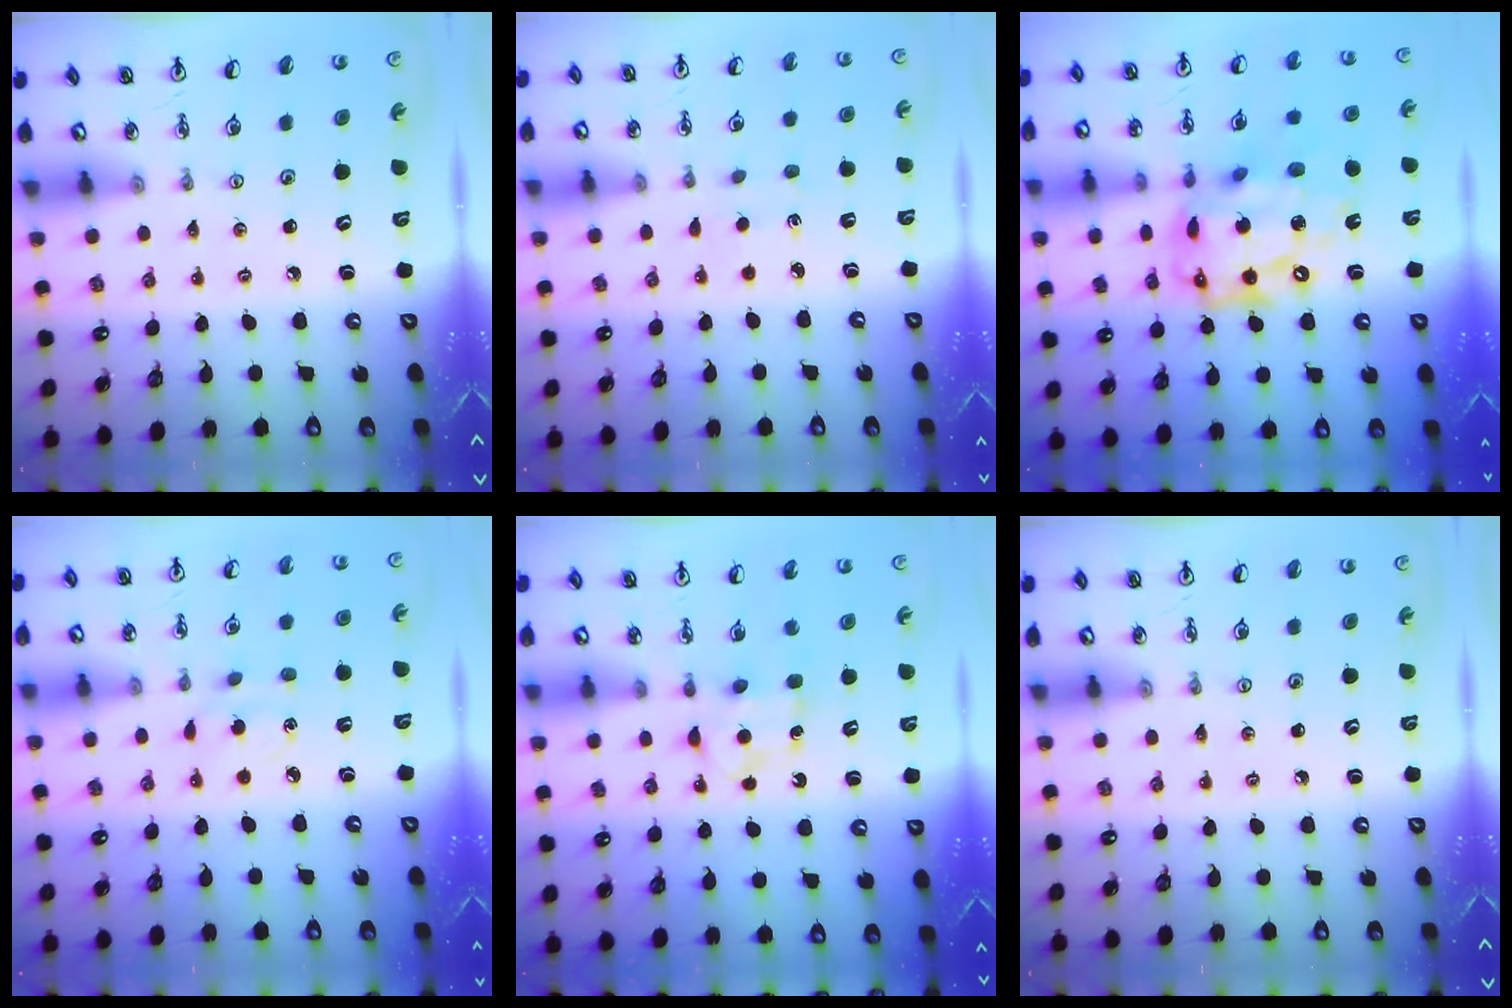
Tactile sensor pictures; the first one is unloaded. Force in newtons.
{"total": 1.3, "press": 1.3, "slide": 0.3}
{"total": 20.7, "press": 20.6, "slide": 1.8}
{"total": 4.5, "press": 4.5, "slide": 0.6}
{"total": 6.3, "press": 6.3, "slide": 0.5}
{"total": 0.0}